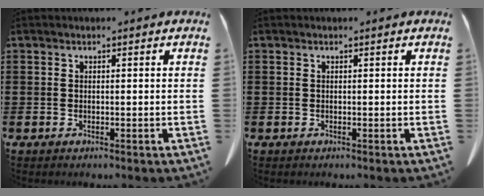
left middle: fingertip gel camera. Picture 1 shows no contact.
{"total": 0.0}